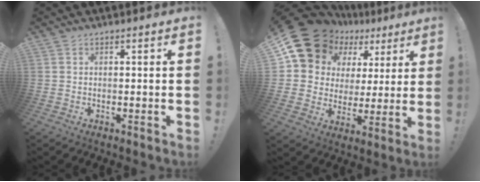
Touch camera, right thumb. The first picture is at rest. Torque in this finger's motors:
{"motor_torque": [2.31, 2.71, 0.47, 0.24, 0.08]}